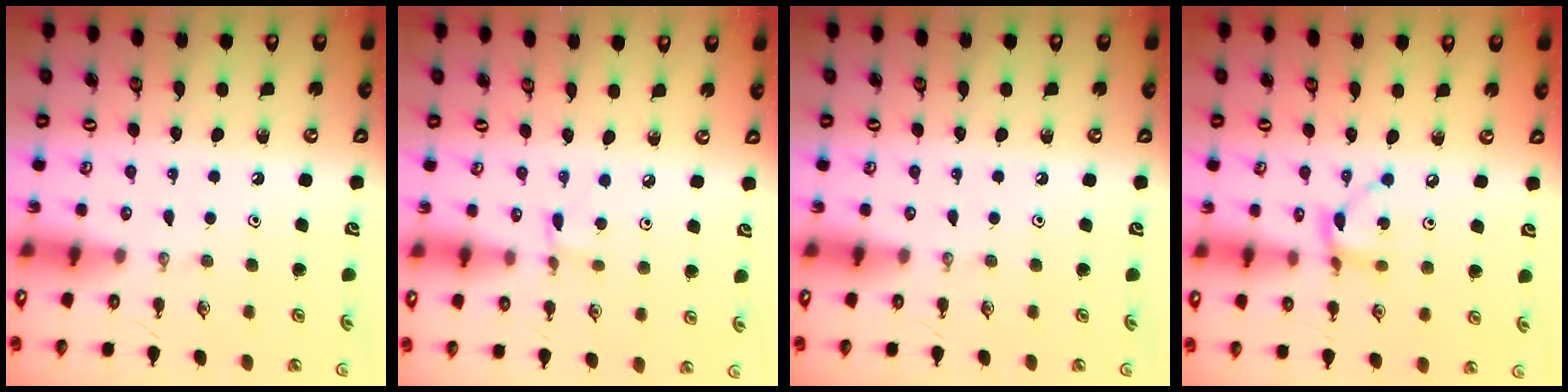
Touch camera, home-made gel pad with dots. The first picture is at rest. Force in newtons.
{"total": 1.6, "press": 1.5, "slide": 0.2}
{"total": 0.0}
{"total": 5.7, "press": 5.7, "slide": 0.1}